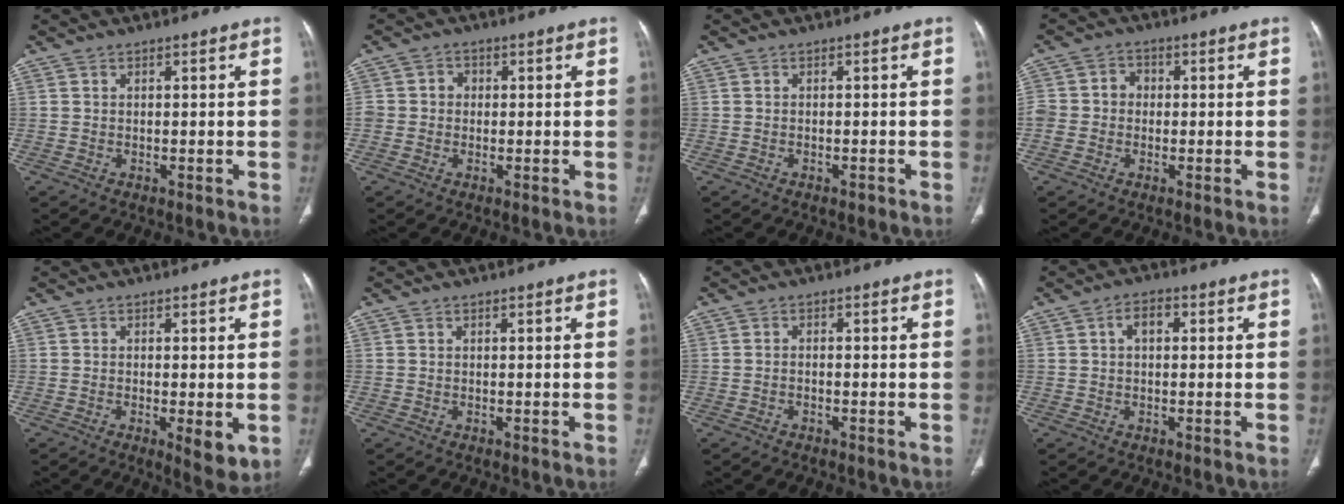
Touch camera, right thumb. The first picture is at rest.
{"total": 3.3, "force": [-0.1, 3.1, 1.3], "torque": [-0.005, 0.014, -0.003]}
{"total": 0.6, "force": [-0.5, 0.3, 0.3], "torque": [-0.007, 0.000, -0.008]}
{"total": 5.7, "force": [-0.5, 5.0, 2.7], "torque": [-0.037, 0.024, -0.015]}
{"total": 5.3, "force": [-1.2, 1.6, 4.8], "torque": [-0.072, -0.015, -0.017]}
{"total": 0.0}
{"total": 0.8, "force": [-0.5, 0.4, 0.5], "torque": [-0.007, 0.005, -0.010]}
{"total": 3.4, "force": [0.6, 2.1, 2.6], "torque": [-0.040, 0.013, 0.004]}